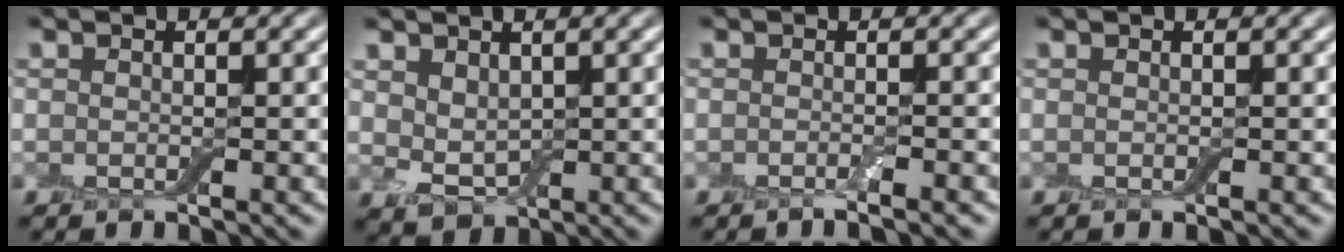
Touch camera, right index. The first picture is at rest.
{"total": 2.7, "force": [1.0, 1.8, 1.8], "torque": [-0.039, -0.004, 0.024]}
{"total": 1.1, "force": [-0.7, 0.1, 0.9], "torque": [-0.012, -0.002, -0.014]}
{"total": 0.0}